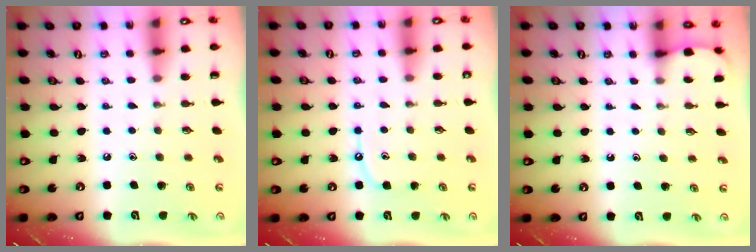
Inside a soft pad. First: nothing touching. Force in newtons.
{"total": 6.0, "press": 5.9, "slide": 0.6}
{"total": 1.8, "press": 1.8, "slide": 0.2}